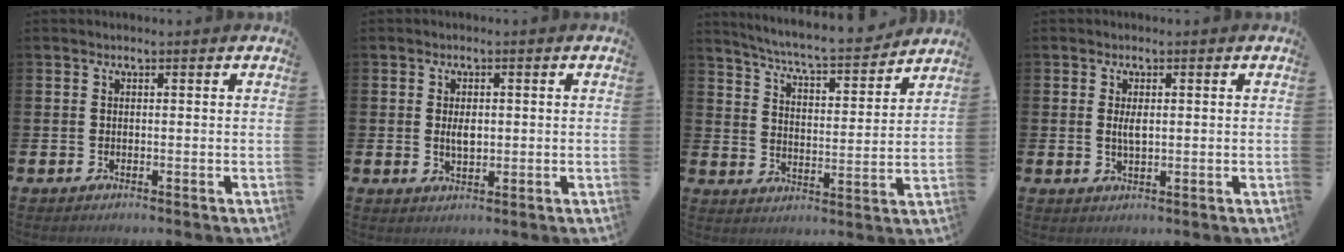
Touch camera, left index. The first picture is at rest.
{"total": 2.3, "force": [0.2, 1.2, 2.0], "torque": [-0.029, 0.001, -0.001]}
{"total": 6.4, "force": [6.1, 0.1, 2.0], "torque": [-0.060, -0.054, 0.099]}
{"total": 2.1, "force": [0.3, 0.8, 1.9], "torque": [-0.028, -0.003, 0.002]}